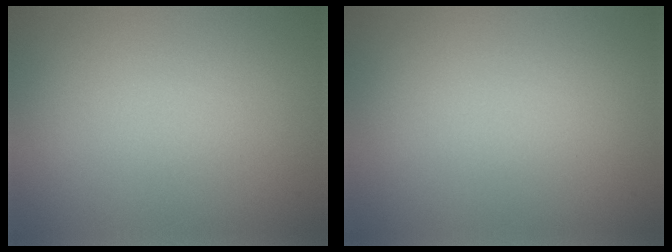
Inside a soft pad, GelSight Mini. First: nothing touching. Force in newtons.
{"total": 0.0}